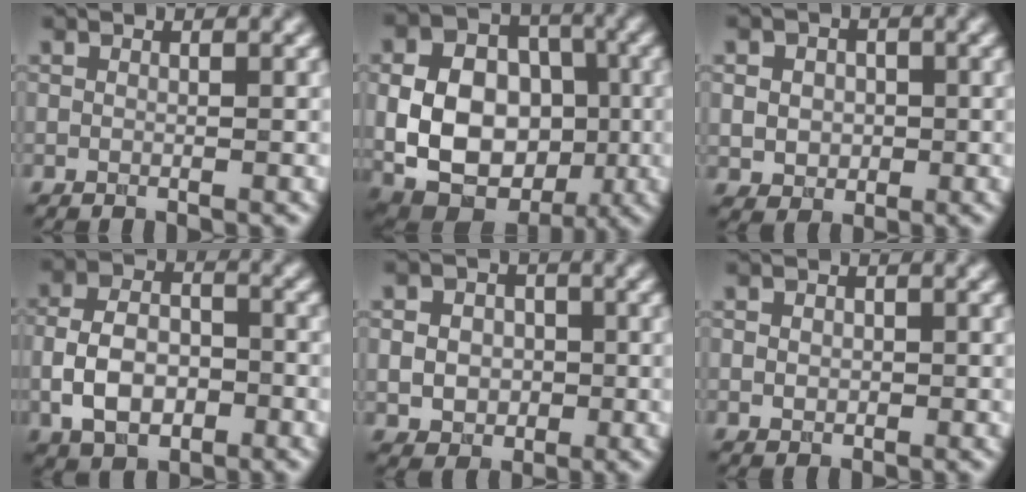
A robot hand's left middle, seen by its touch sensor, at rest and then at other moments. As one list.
[{"total": 11.4, "force": [-1.2, 8.2, 7.7], "torque": [-0.128, -0.002, -0.023]}, {"total": 3.7, "force": [0.4, 3.2, 2.0], "torque": [-0.030, 0.011, -0.009]}, {"total": 6.2, "force": [-1.8, 3.9, 4.4], "torque": [-0.085, 0.004, -0.038]}, {"total": 5.0, "force": [0.2, 4.2, 2.7], "torque": [-0.041, 0.013, -0.014]}, {"total": 1.2, "force": [0.0, 1.0, 0.5], "torque": [-0.005, -0.001, 0.001]}]